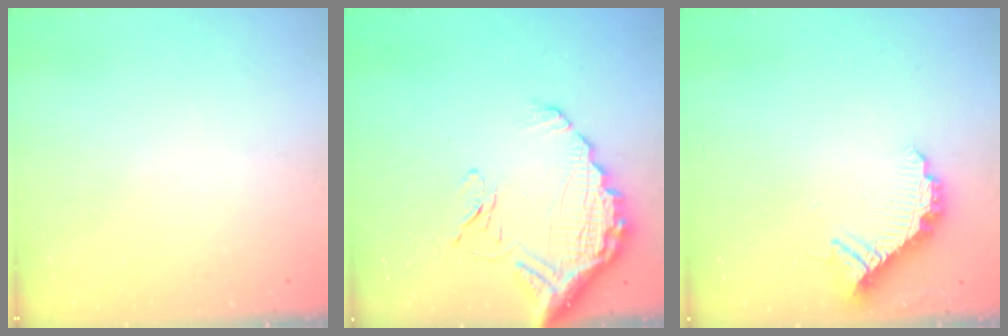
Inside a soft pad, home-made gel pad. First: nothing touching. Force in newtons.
{"total": 15.0, "press": 15.0, "slide": 1.2}
{"total": 12.0, "press": 12.0, "slide": 0.7}